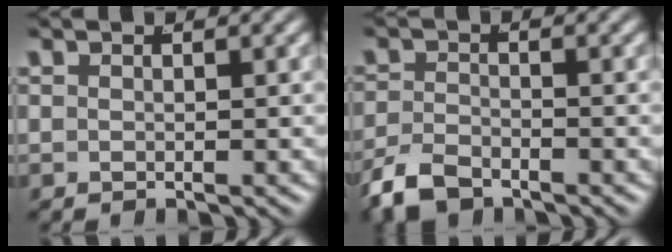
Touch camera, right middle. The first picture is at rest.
{"total": 3.3, "force": [-2.8, 1.2, 1.2], "torque": [-0.028, -0.011, -0.047]}